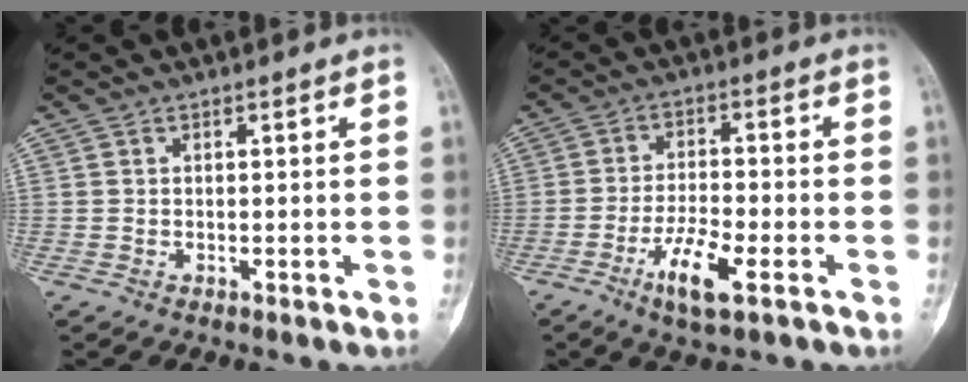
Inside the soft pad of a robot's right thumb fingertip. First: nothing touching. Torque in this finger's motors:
{"motor_torque": [0.03, 0.19, 0.81, -0.33, 0.19]}